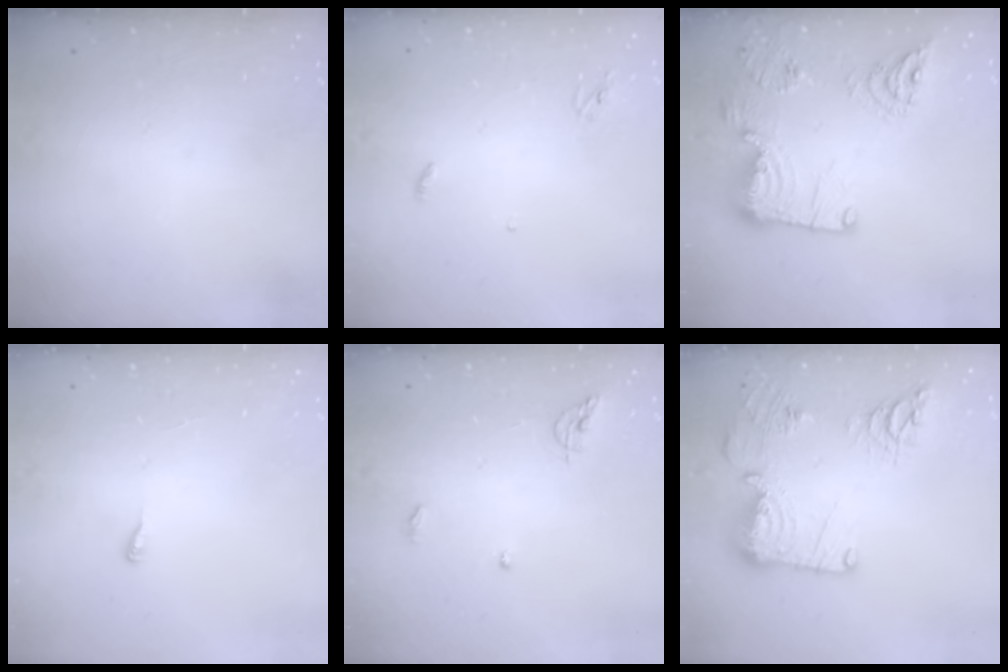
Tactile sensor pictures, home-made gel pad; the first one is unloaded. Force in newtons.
{"total": 3.0, "press": 2.9, "slide": 0.2}
{"total": 19.2, "press": 19.2, "slide": 1.1}
{"total": 4.1, "press": 4.0, "slide": 0.5}
{"total": 6.5, "press": 6.5, "slide": 0.5}
{"total": 18.8, "press": 18.6, "slide": 2.3}